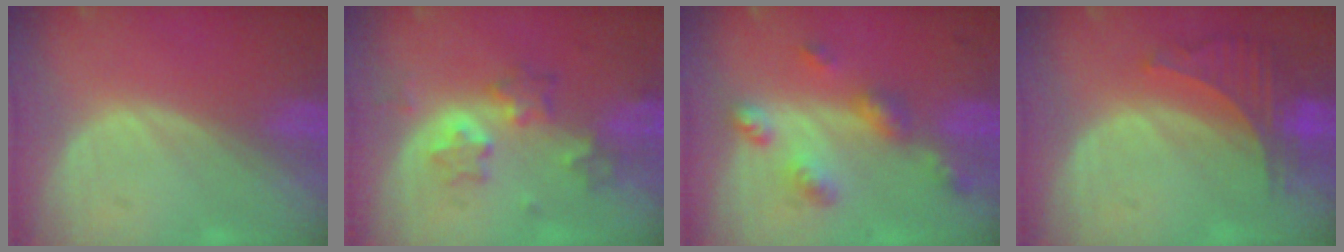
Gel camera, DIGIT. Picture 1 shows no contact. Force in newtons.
{"total": 5.7, "press": 5.7, "slide": 0.6}
{"total": 6.5, "press": 5.7, "slide": 3.1}
{"total": 6.4, "press": 5.9, "slide": 2.3}